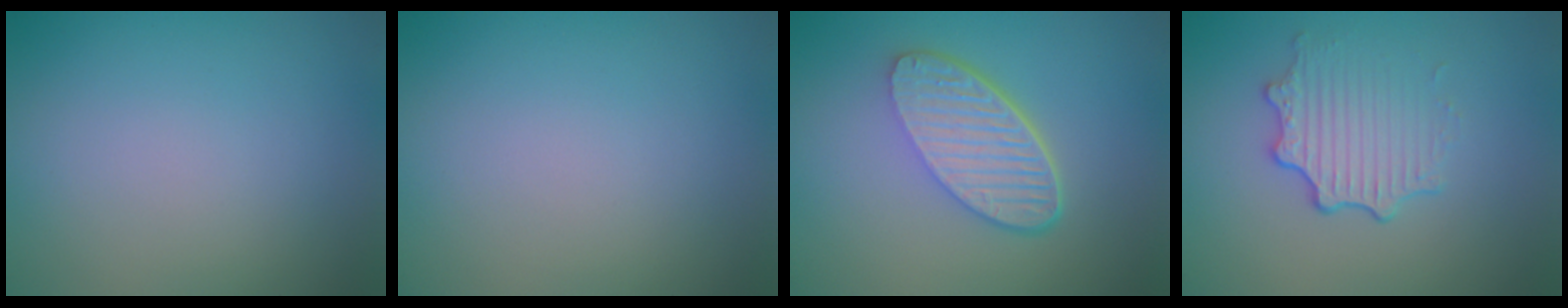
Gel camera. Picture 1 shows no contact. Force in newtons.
{"total": 0.0}
{"total": 6.0, "press": 4.3, "slide": 4.2}
{"total": 3.4, "press": 2.7, "slide": 2.1}